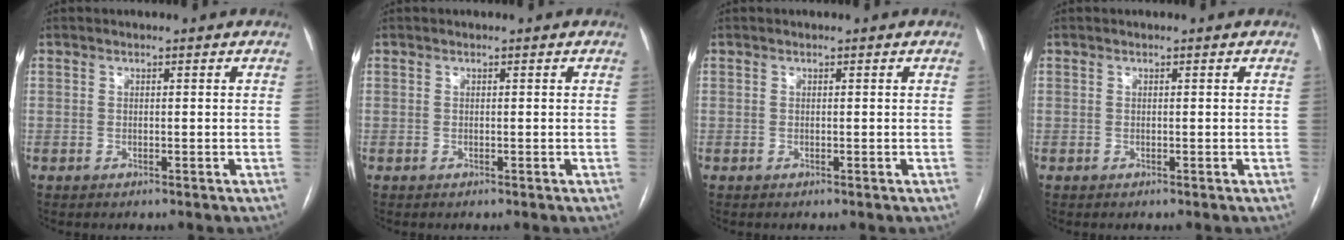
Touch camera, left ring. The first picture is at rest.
{"total": 0.0}
{"total": 0.0}
{"total": 0.0}